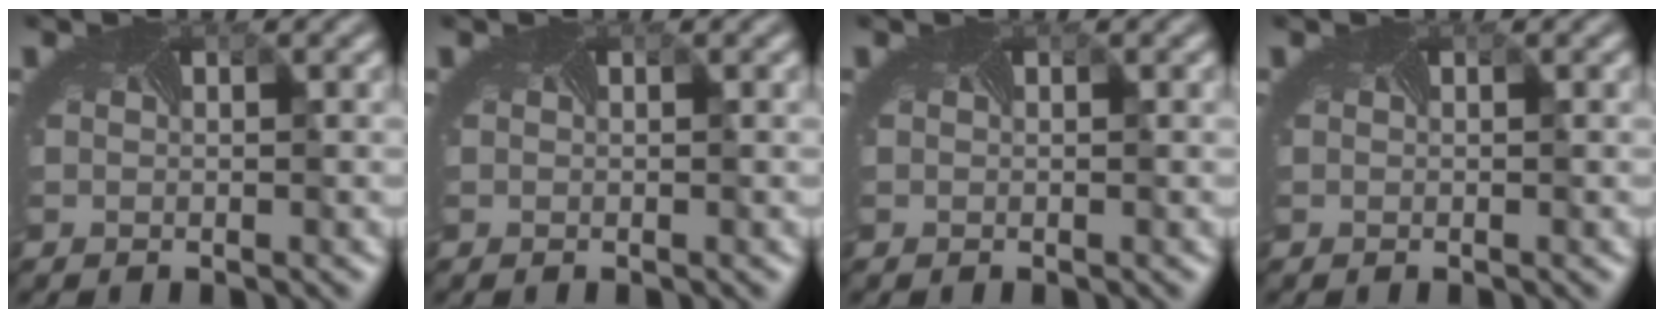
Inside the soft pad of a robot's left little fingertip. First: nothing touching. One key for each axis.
{"total": 0.0}
{"total": 0.0}
{"total": 0.0}